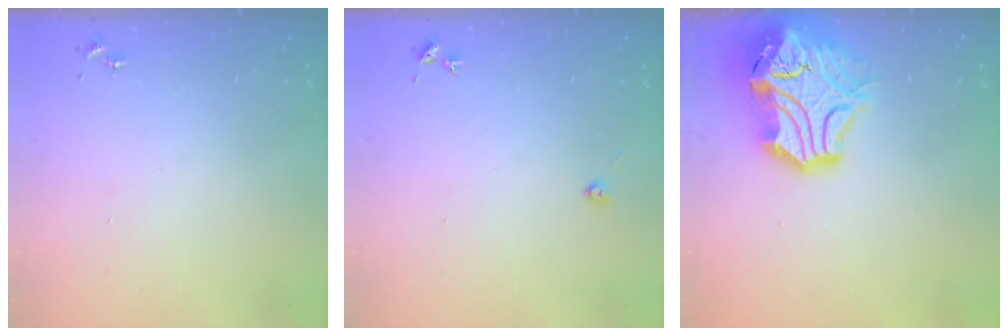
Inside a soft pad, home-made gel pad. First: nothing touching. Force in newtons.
{"total": 2.2, "press": 2.2, "slide": 0.3}
{"total": 19.5, "press": 19.3, "slide": 2.9}